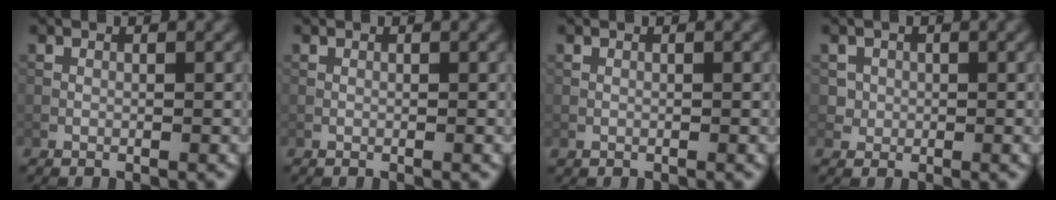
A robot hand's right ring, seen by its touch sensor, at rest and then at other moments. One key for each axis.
{"total": 0.0}
{"total": 0.0}
{"total": 1.8, "fx": 0.3, "fy": 1.8, "fz": 0.3, "tx": -0.001, "ty": -0.008, "tz": 0.022}